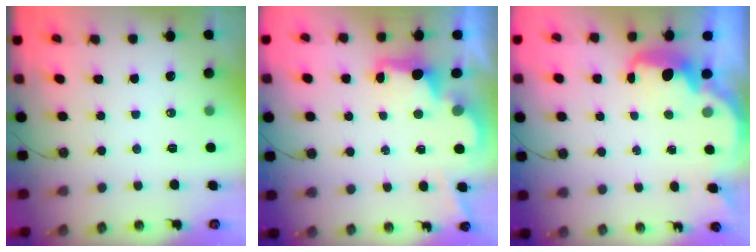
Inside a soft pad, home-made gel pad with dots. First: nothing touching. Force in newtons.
{"total": 2.6, "press": 2.5, "slide": 0.8}
{"total": 5.7, "press": 5.7, "slide": 0.6}